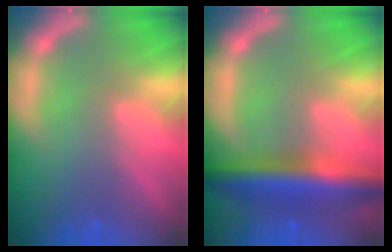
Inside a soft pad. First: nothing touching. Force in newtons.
{"total": 7.5}